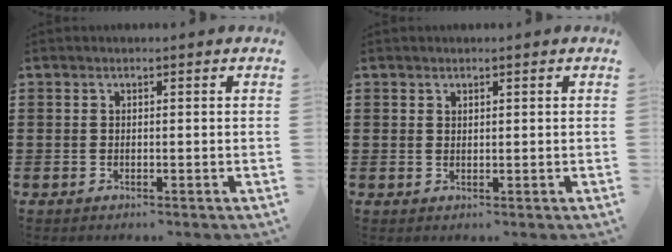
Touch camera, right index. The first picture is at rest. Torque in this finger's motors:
{"motor_torque": [-0.29, 0.59, -0.04, -0.01]}